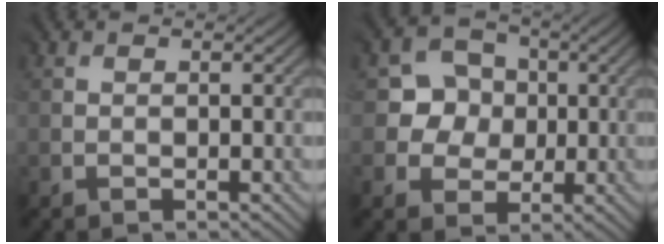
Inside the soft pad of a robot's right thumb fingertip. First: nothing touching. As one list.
[{"total": 4.8, "force": [0.5, 4.6, 1.1], "torque": [-0.019, 0.005, -0.004]}]